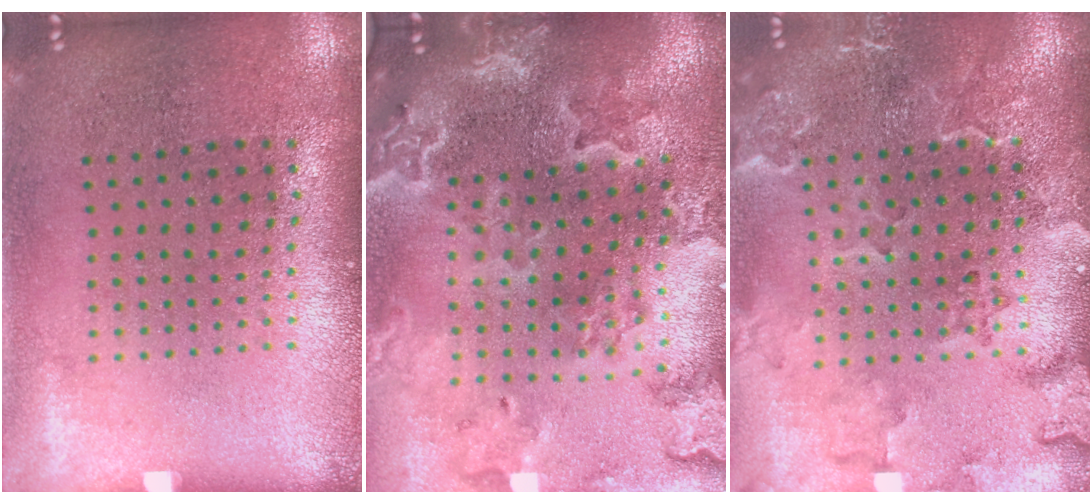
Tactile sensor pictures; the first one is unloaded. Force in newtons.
{"total": 3.1, "press": 2.9, "slide": 1.2}
{"total": 2.3, "press": 2.1, "slide": 0.8}